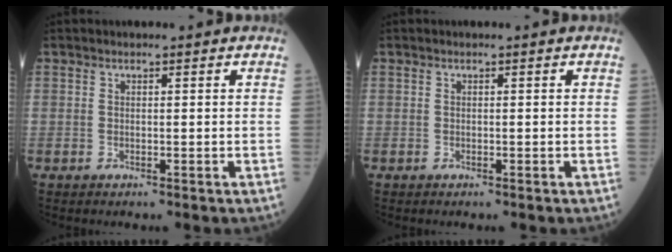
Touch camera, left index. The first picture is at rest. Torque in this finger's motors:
{"motor_torque": [-0.18, 0.18, 0.00, 0.00]}